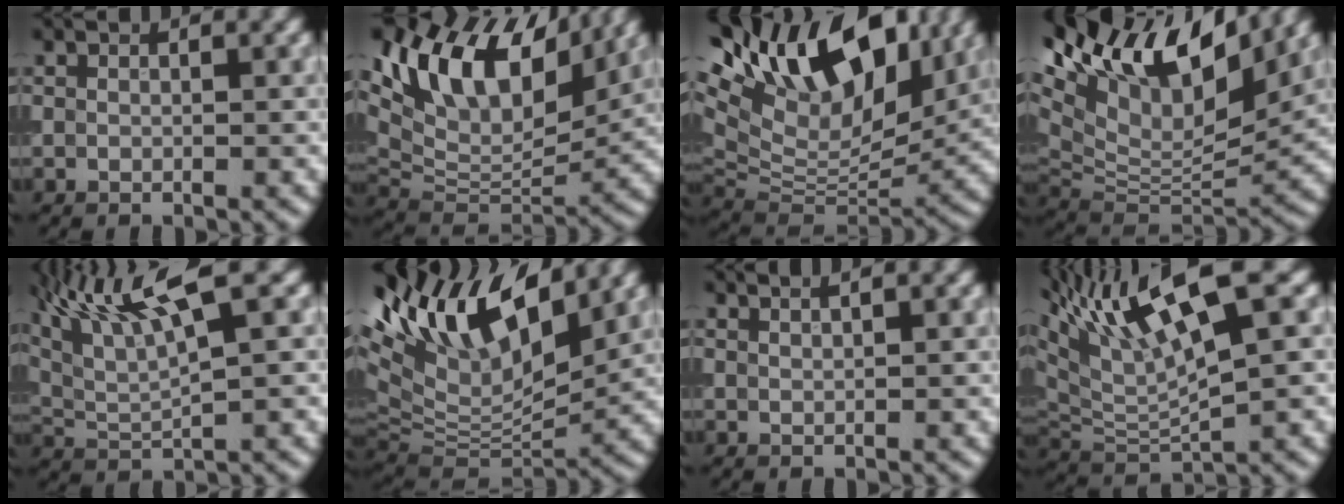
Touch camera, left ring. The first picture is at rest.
{"total": 12.2, "force": [6.8, 6.2, 8.0], "torque": [-0.152, 0.021, 0.123]}
{"total": 14.9, "force": [8.3, 7.4, 9.9], "torque": [-0.199, 0.048, 0.146]}
{"total": 13.3, "force": [8.4, 5.4, 8.8], "torque": [-0.174, 0.039, 0.152]}
{"total": 9.3, "force": [5.3, 1.9, 7.4], "torque": [-0.143, 0.024, 0.098]}
{"total": 12.1, "force": [6.8, 5.4, 8.5], "torque": [-0.171, 0.029, 0.124]}
{"total": 1.9, "force": [1.4, 0.7, 1.1], "torque": [0.004, 0.008, 0.001]}
{"total": 10.5, "force": [5.4, 2.4, 8.7], "torque": [-0.168, 0.020, 0.100]}